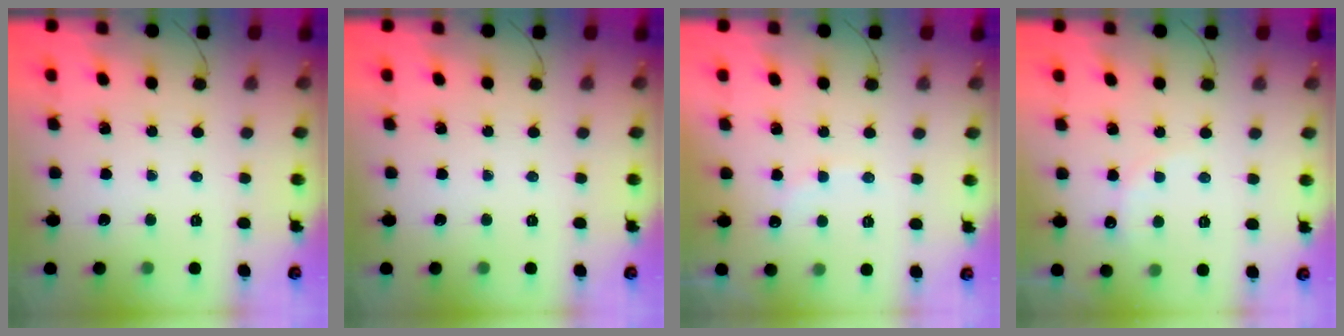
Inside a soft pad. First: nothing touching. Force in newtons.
{"total": 0.0}
{"total": 6.8, "press": 6.7, "slide": 1.3}
{"total": 6.2, "press": 6.1, "slide": 1.0}